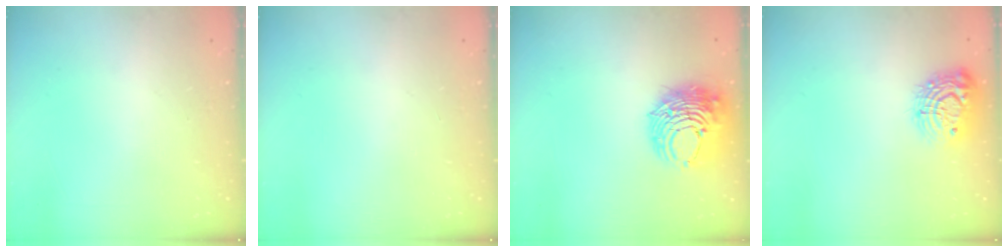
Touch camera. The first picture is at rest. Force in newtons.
{"total": 0.0}
{"total": 11.8, "press": 11.7, "slide": 1.6}
{"total": 13.1, "press": 13.1, "slide": 0.8}